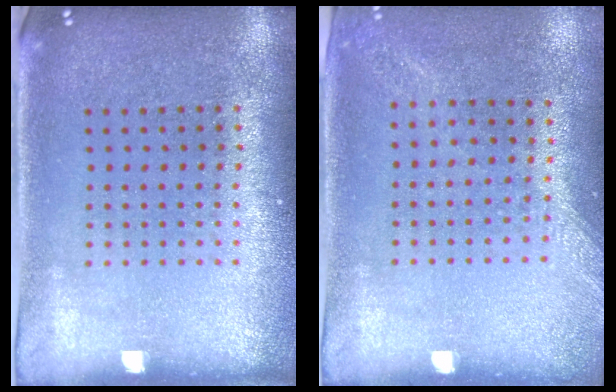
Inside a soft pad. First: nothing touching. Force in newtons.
{"total": 1.2, "press": 1.2, "slide": 0.4}